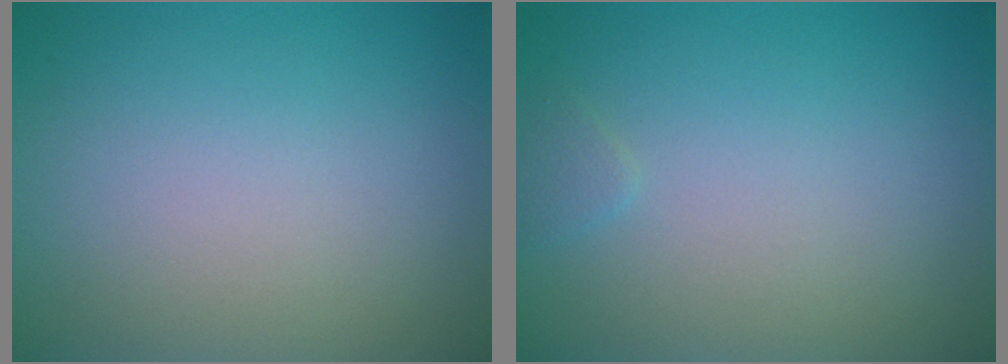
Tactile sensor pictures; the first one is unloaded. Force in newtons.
{"total": 0.6, "press": 0.6, "slide": 0.1}